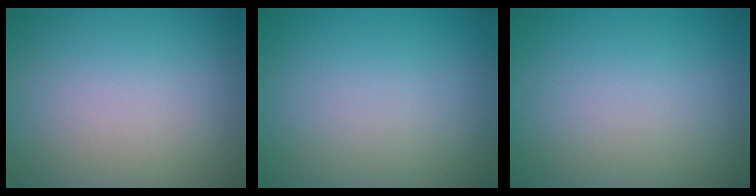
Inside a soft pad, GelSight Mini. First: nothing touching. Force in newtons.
{"total": 0.0}
{"total": 0.0}